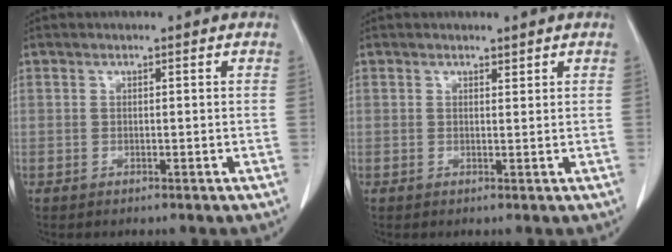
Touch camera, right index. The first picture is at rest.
{"total": 0.7, "force": [0.7, 0.2, 0.1], "torque": [-0.006, -0.005, 0.012]}